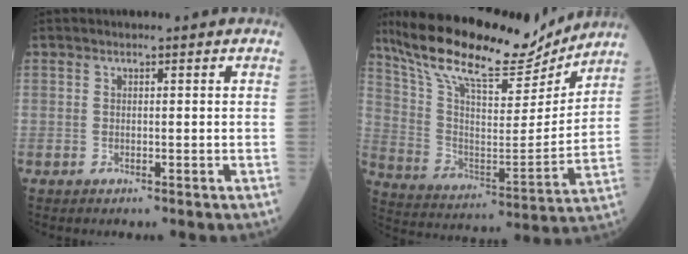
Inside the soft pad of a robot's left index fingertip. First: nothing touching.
{"total": 21.2, "force": [18.1, 4.5, 9.9], "torque": [-0.186, -0.002, 0.306]}